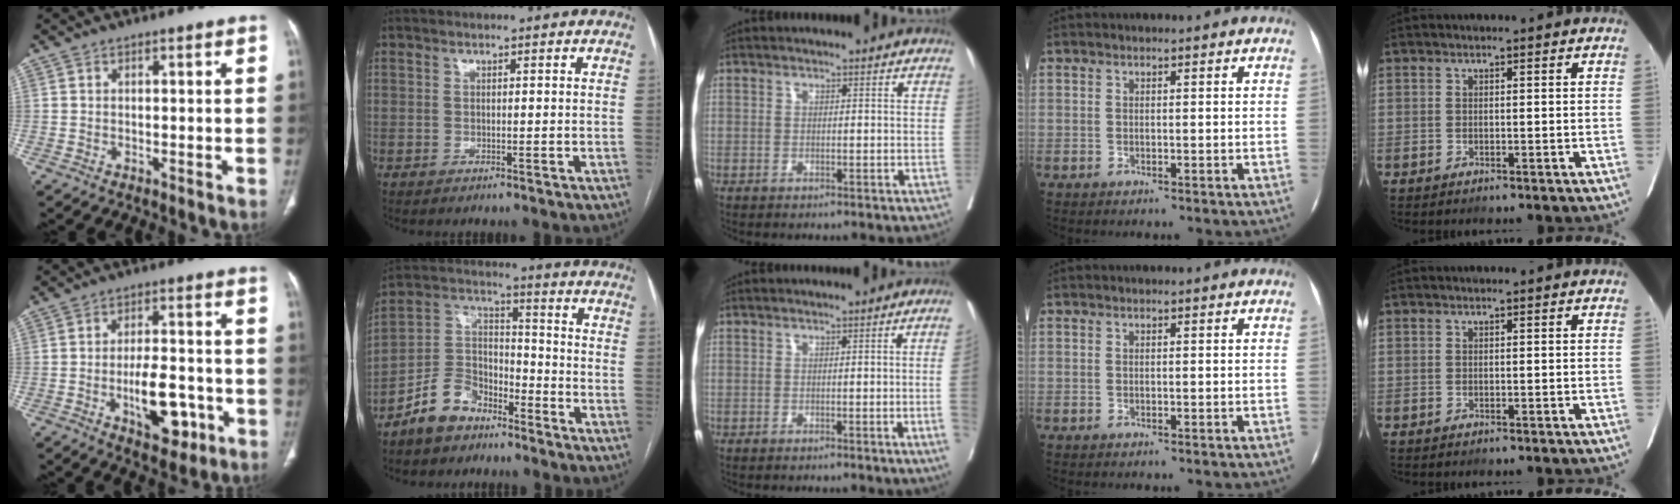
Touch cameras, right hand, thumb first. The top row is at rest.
{"thumb": {"total": 11.3, "force": [-3.8, 5.6, 9.0], "torque": [-0.121, 0.019, -0.053]}, "index": {"total": 9.4, "force": [-6.9, 5.5, 3.4], "torque": [-0.072, 0.025, -0.132]}, "middle": {"total": 3.7, "force": [-0.5, -0.5, 3.6], "torque": [-0.043, 0.004, -0.006]}}